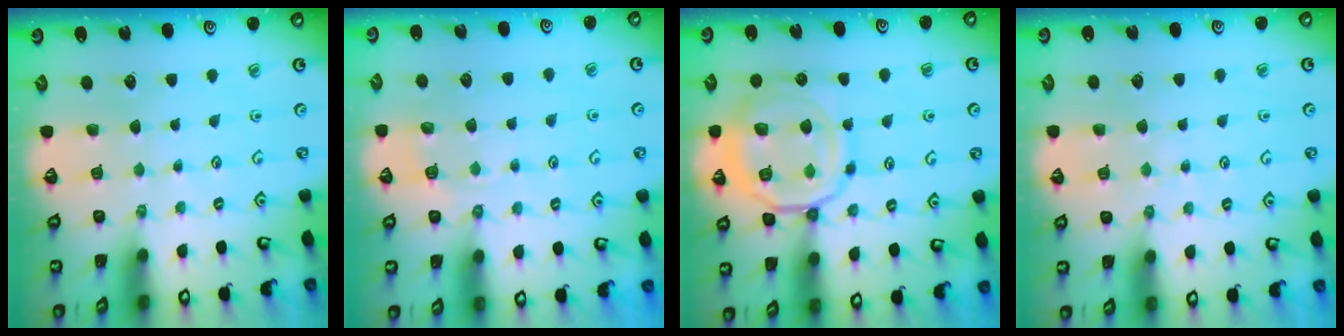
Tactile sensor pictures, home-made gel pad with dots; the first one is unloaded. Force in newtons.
{"total": 4.8, "press": 4.7, "slide": 1.1}
{"total": 16.7, "press": 16.6, "slide": 1.7}
{"total": 4.7, "press": 4.6, "slide": 0.6}